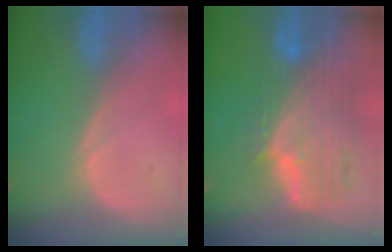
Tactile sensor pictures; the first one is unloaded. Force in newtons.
{"total": 11.7, "press": 10.0, "slide": 6.1}